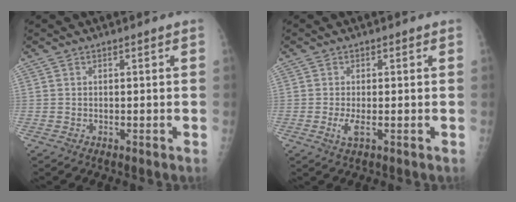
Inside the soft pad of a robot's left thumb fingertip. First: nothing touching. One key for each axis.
{"total": 2.5, "fx": -0.6, "fy": 0.7, "fz": 2.3, "tx": -0.055, "ty": -0.007, "tz": -0.015}